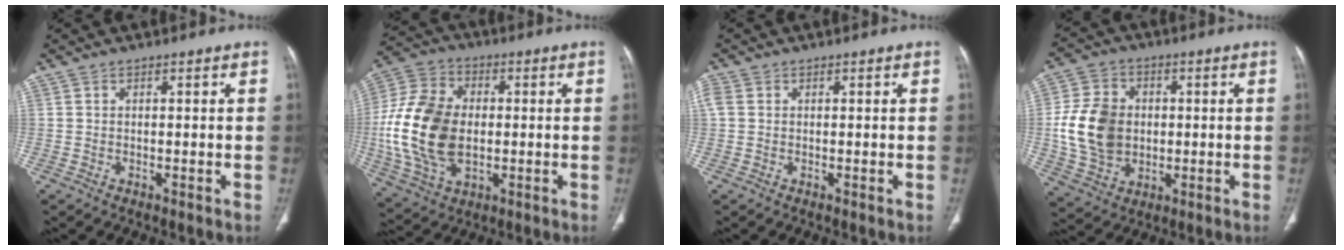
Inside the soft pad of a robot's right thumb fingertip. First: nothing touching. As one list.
[{"total": 19.1, "force": [-0.8, 12.6, 14.3], "torque": [-0.284, 0.007, -0.007]}, {"total": 2.0, "force": [0.4, 1.6, 1.1], "torque": [-0.037, 0.011, 0.008]}, {"total": 13.6, "force": [0.1, 10.6, 8.5], "torque": [-0.142, 0.005, 0.009]}]